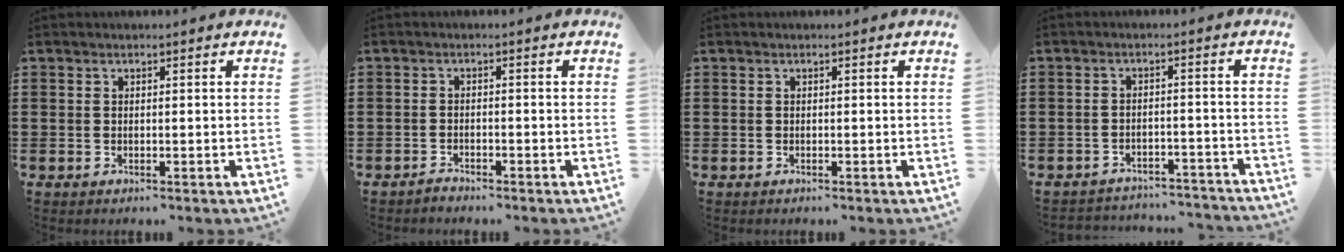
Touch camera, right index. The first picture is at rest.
{"total": 1.3, "force": [-1.3, 0.1, 0.0], "torque": [-0.005, 0.004, -0.027]}
{"total": 0.0}
{"total": 3.1, "force": [-3.0, 0.3, 0.2], "torque": [-0.010, 0.000, -0.064]}